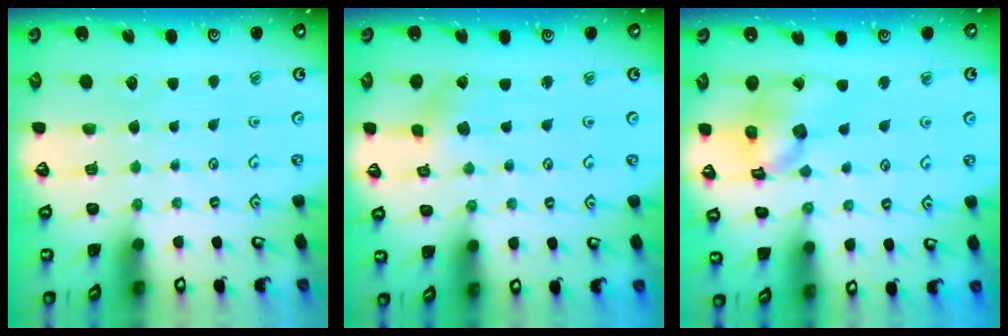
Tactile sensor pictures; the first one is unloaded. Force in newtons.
{"total": 0.0}
{"total": 13.4, "press": 13.3, "slide": 1.8}